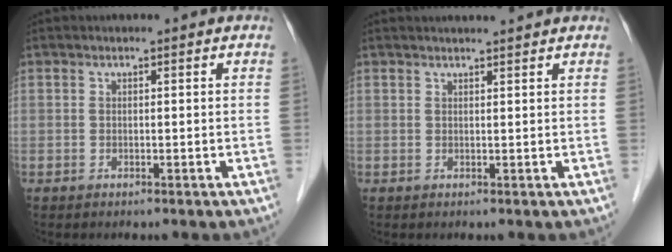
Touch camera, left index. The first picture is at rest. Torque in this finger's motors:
{"motor_torque": [0.86, -1.24, 0.02, 0.01]}